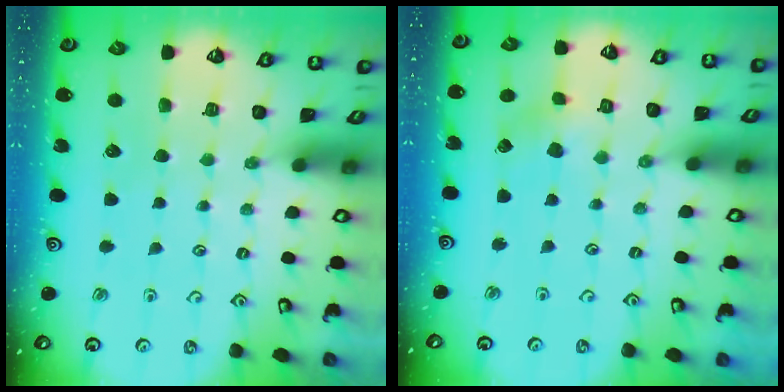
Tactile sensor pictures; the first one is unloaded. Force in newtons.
{"total": 3.0, "press": 3.0, "slide": 0.4}